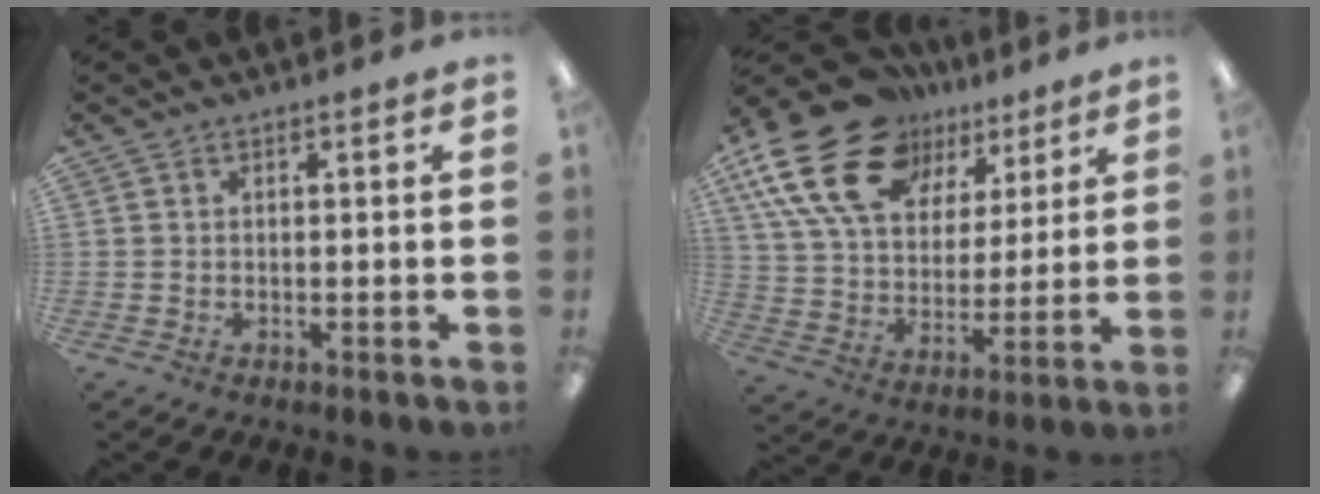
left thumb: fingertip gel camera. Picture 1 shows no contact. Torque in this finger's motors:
{"motor_torque": [0.72, 0.89, 1.68, -1.10, 0.60]}